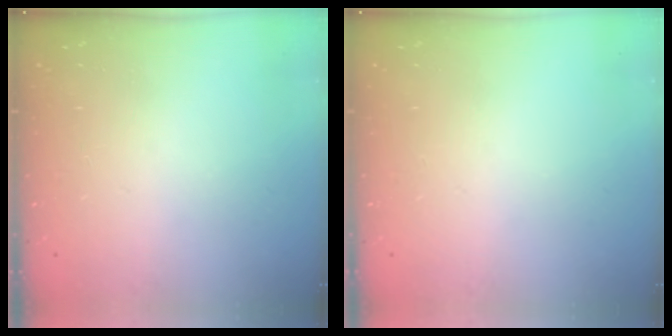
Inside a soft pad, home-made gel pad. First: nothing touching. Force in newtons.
{"total": 0.0}